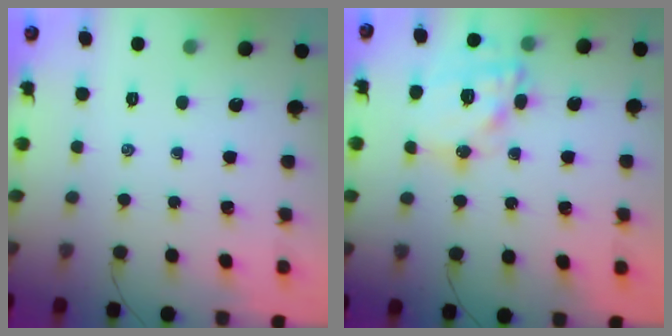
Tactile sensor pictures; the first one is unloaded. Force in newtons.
{"total": 17.4, "press": 17.1, "slide": 3.1}